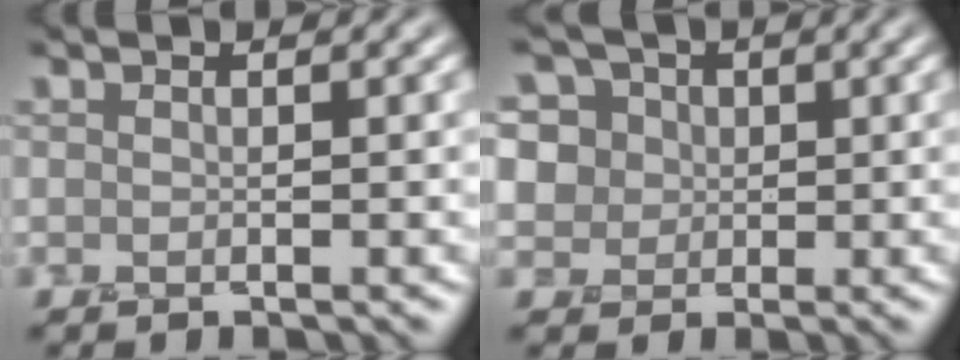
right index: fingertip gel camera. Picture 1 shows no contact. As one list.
[{"total": 9.0, "force": [4.9, 6.9, 3.2], "torque": [-0.068, 0.044, 0.060]}]